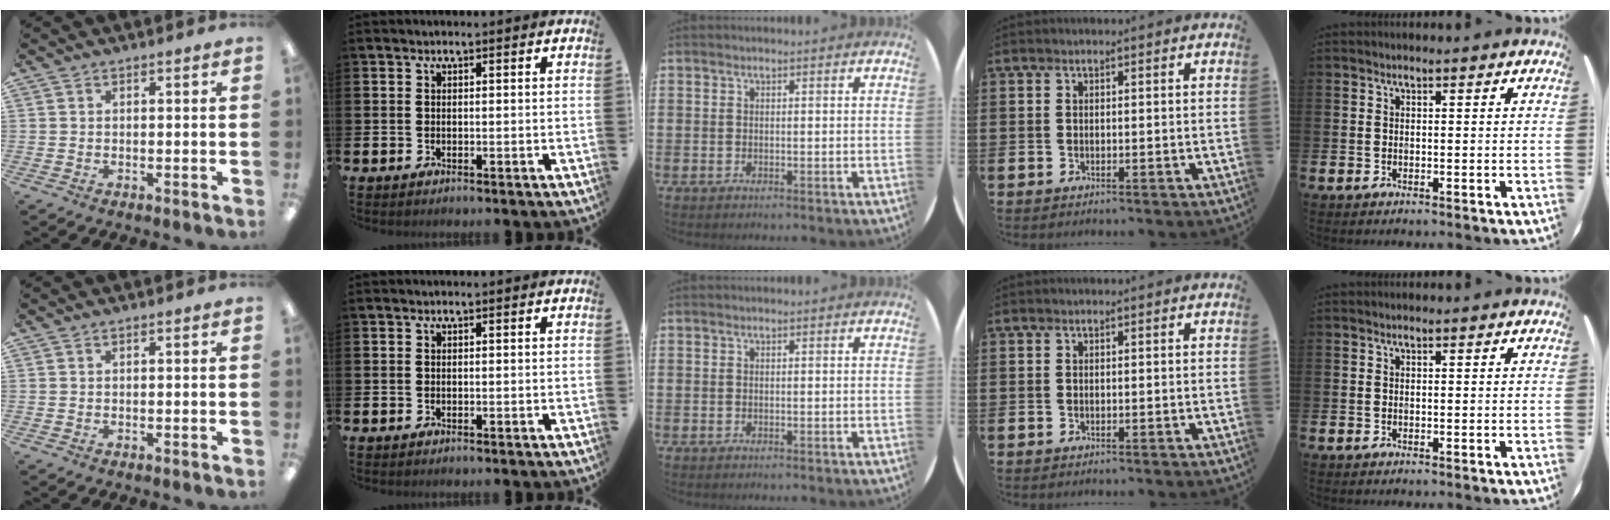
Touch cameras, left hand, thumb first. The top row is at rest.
{}